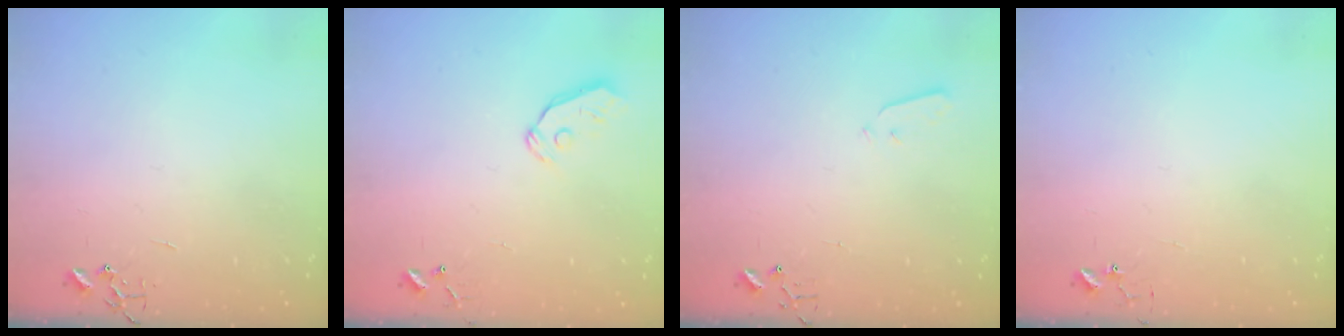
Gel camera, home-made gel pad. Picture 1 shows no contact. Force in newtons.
{"total": 5.3, "press": 5.3, "slide": 0.4}
{"total": 3.1, "press": 3.1, "slide": 0.7}
{"total": 4.8, "press": 4.8, "slide": 0.2}